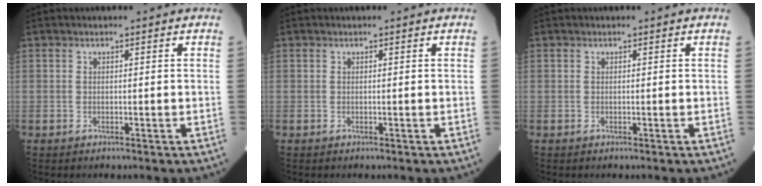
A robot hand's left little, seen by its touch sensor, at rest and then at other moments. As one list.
[{"total": 0.0}, {"total": 0.0}]